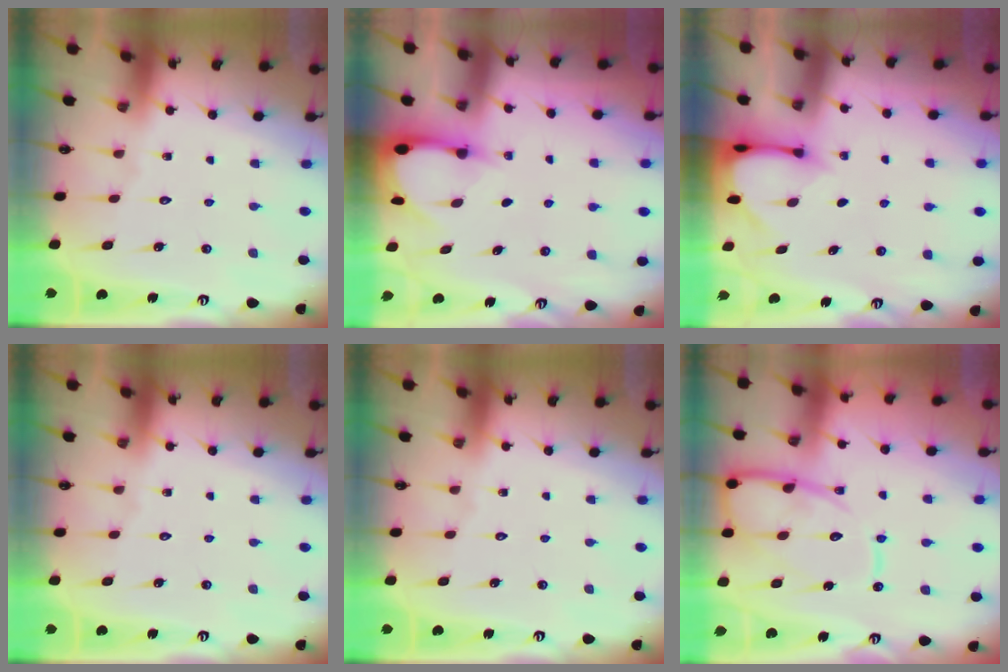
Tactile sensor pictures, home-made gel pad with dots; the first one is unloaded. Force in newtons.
{"total": 2.9, "press": 2.9, "slide": 0.3}
{"total": 3.2, "press": 3.2, "slide": 0.2}
{"total": 0.0}
{"total": 0.0}
{"total": 13.6, "press": 13.6, "slide": 1.5}